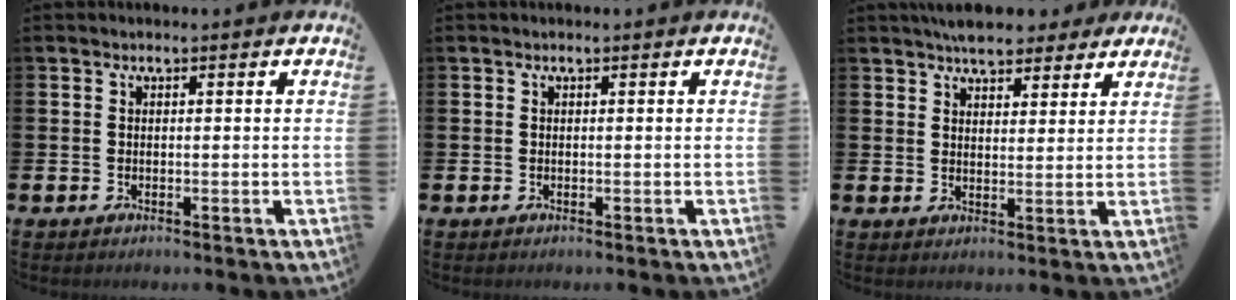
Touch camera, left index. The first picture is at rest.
{"total": 0.0}
{"total": 6.2, "force": [5.7, 2.0, 1.2], "torque": [-0.021, -0.024, 0.104]}